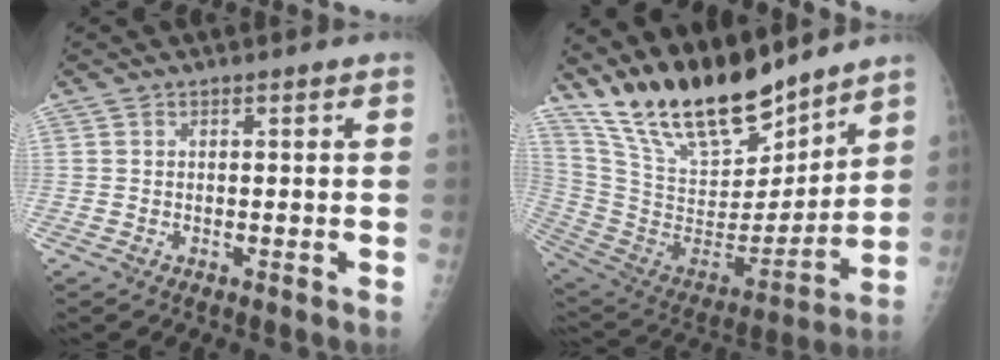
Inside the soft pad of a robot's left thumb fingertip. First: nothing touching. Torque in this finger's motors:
{"motor_torque": [0.55, 0.46, 1.40, -1.37, 0.43]}